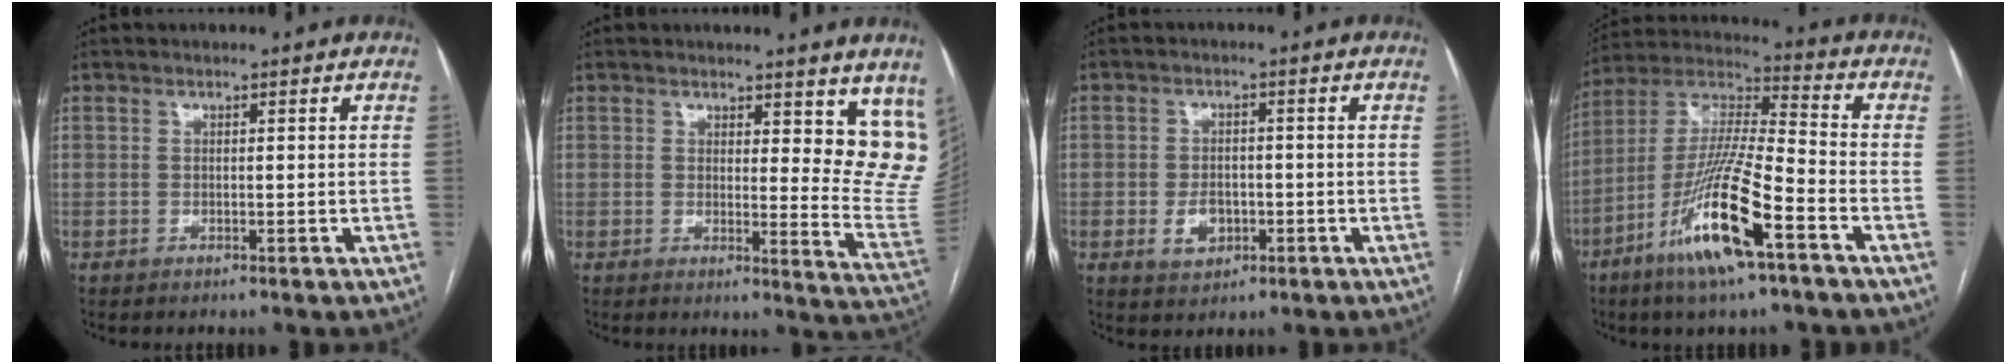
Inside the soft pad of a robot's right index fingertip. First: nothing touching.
{"total": 11.3, "force": [8.0, 3.4, 7.3], "torque": [-0.063, -0.041, 0.074]}
{"total": 4.2, "force": [-1.2, 3.0, 2.7], "torque": [-0.047, 0.003, -0.011]}
{"total": 16.6, "force": [-7.8, 1.3, 14.5], "torque": [-0.296, -0.020, -0.145]}